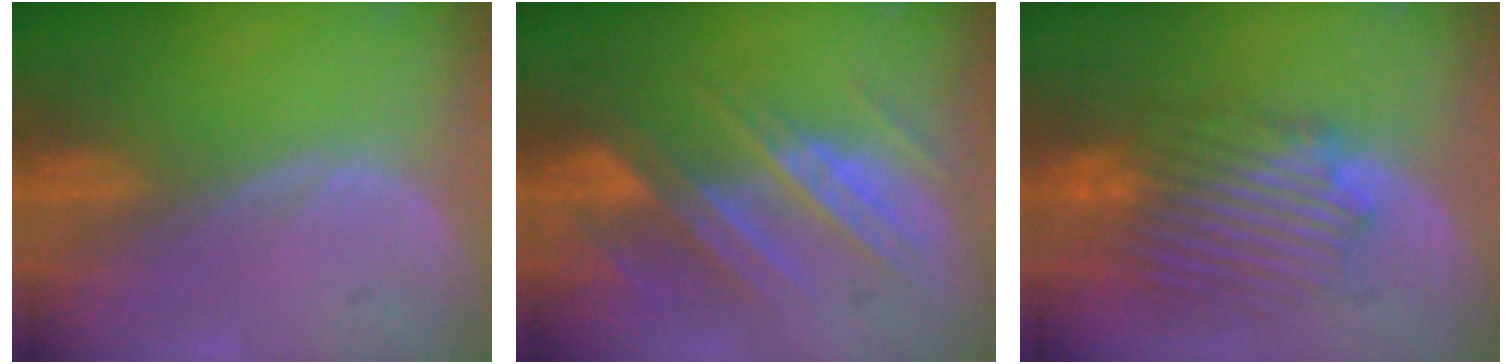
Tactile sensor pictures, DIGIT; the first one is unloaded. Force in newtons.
{"total": 8.6, "press": 8.1, "slide": 2.7}
{"total": 9.8, "press": 9.5, "slide": 2.5}